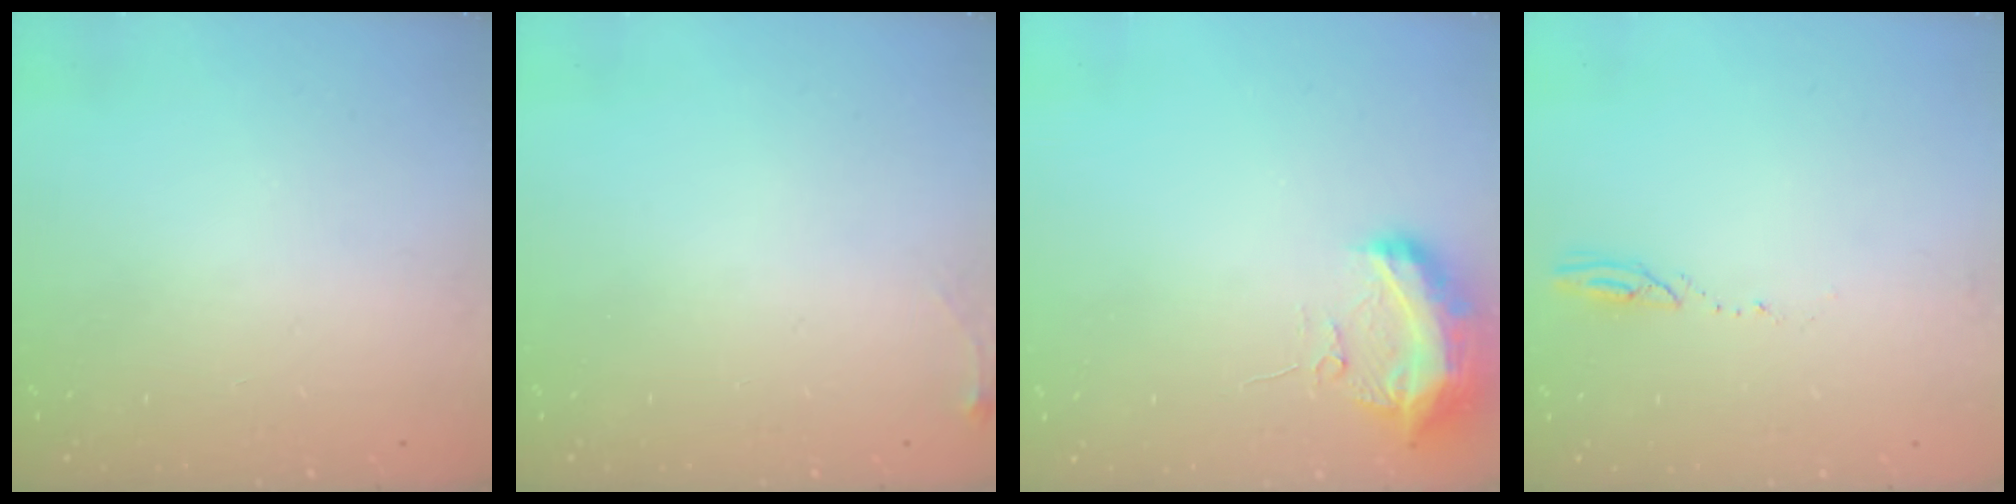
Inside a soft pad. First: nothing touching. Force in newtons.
{"total": 4.0, "press": 3.9, "slide": 0.6}
{"total": 10.0, "press": 10.0, "slide": 0.8}
{"total": 2.6, "press": 2.6, "slide": 0.3}